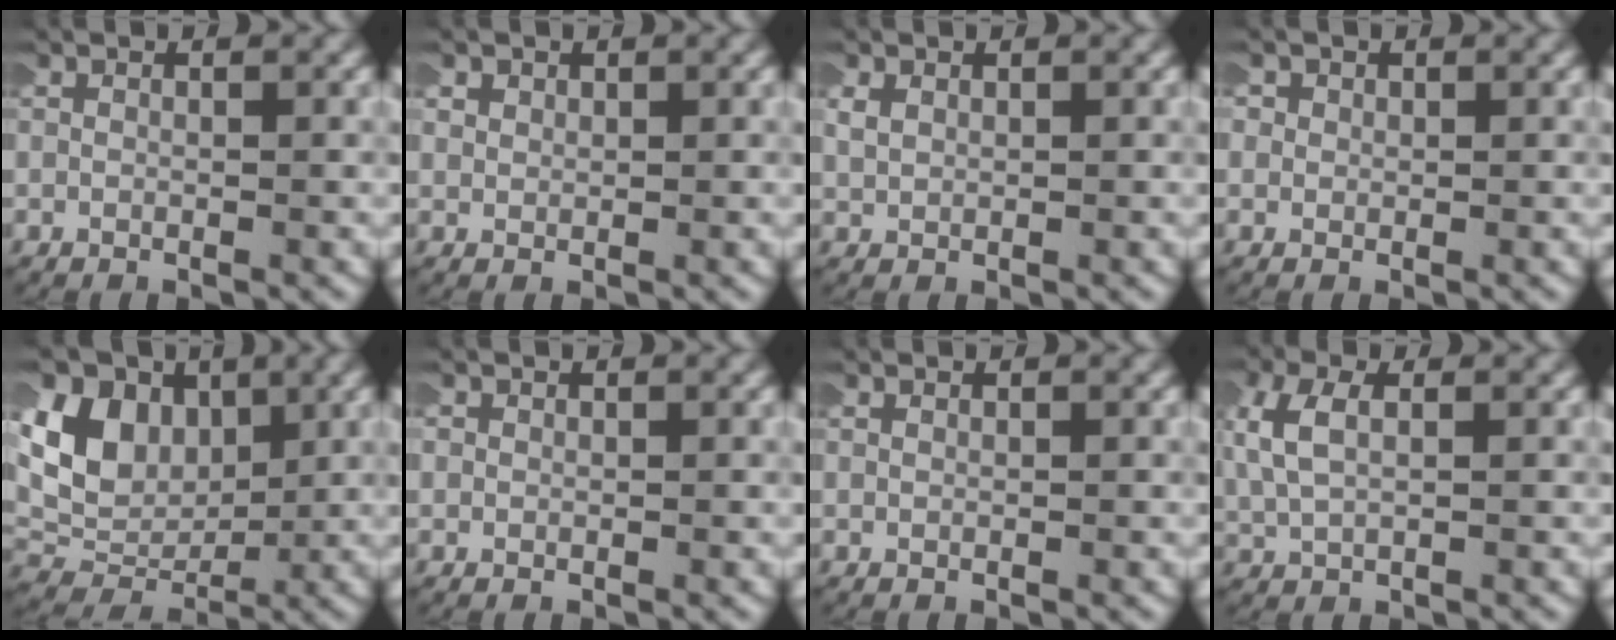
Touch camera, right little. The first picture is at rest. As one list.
[{"total": 1.1, "force": [0.6, 0.8, 0.3], "torque": [-0.015, -0.002, 0.013]}, {"total": 1.3, "force": [0.7, 0.8, 0.7], "torque": [-0.025, -0.001, 0.019]}, {"total": 1.4, "force": [0.1, 1.4, 0.2], "torque": [-0.013, 0.001, -0.004]}, {"total": 10.2, "force": [1.5, 7.7, 6.6], "torque": [-0.142, -0.013, 0.028]}, {"total": 0.6, "force": [0.0, 0.6, -0.1], "torque": [-0.002, 0.000, -0.001]}, {"total": 0.0}, {"total": 3.1, "force": [1.1, 1.7, 2.3], "torque": [-0.062, 0.008, 0.024]}]